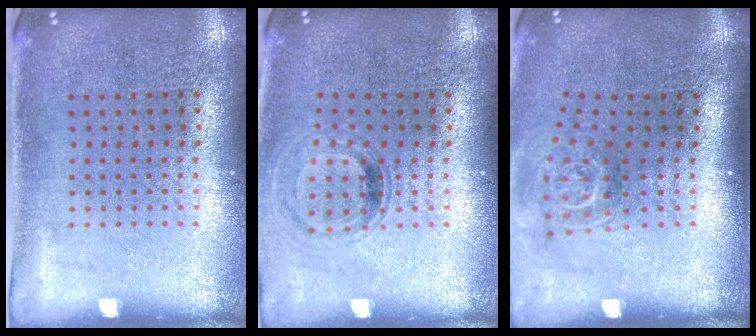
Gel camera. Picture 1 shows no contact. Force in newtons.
{"total": 0.9, "press": 0.9, "slide": 0.2}
{"total": 1.8, "press": 1.3, "slide": 1.3}